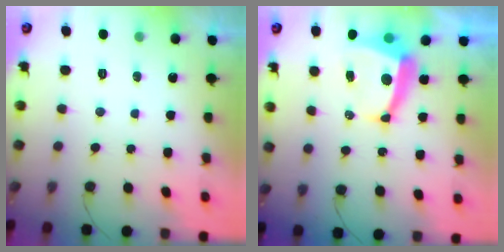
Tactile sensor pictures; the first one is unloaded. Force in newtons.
{"total": 7.8, "press": 7.7, "slide": 1.0}